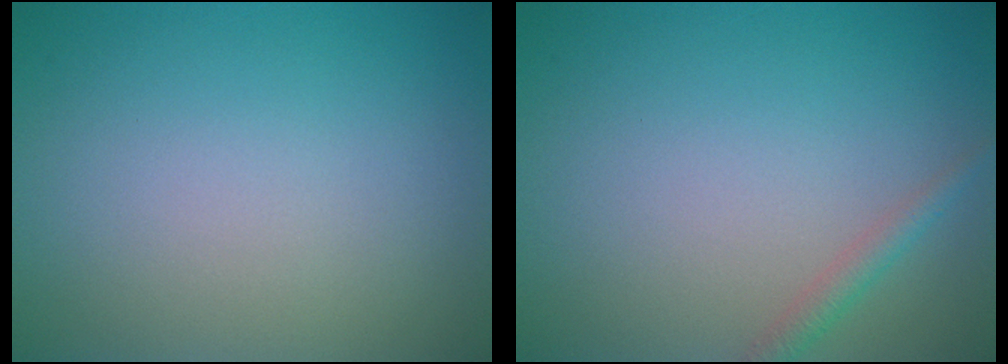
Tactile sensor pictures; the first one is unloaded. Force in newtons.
{"total": 1.4, "press": 1.4, "slide": 0.1}